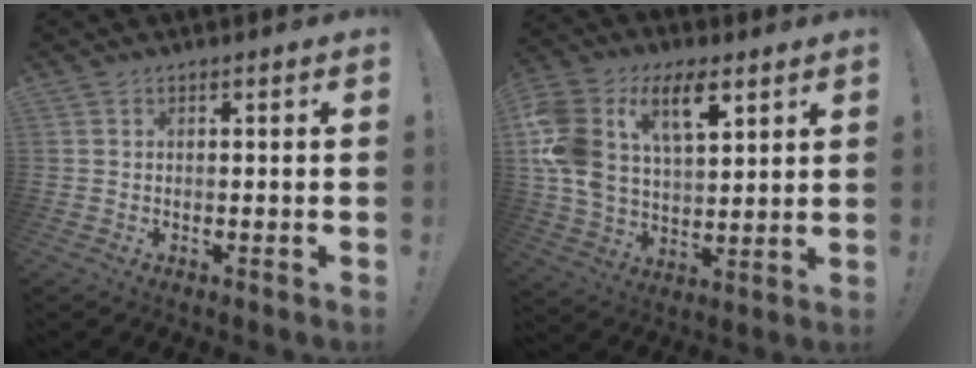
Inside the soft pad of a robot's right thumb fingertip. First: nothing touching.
{"total": 17.9, "force": [8.6, 10.9, 11.4], "torque": [-0.237, -0.036, 0.154]}